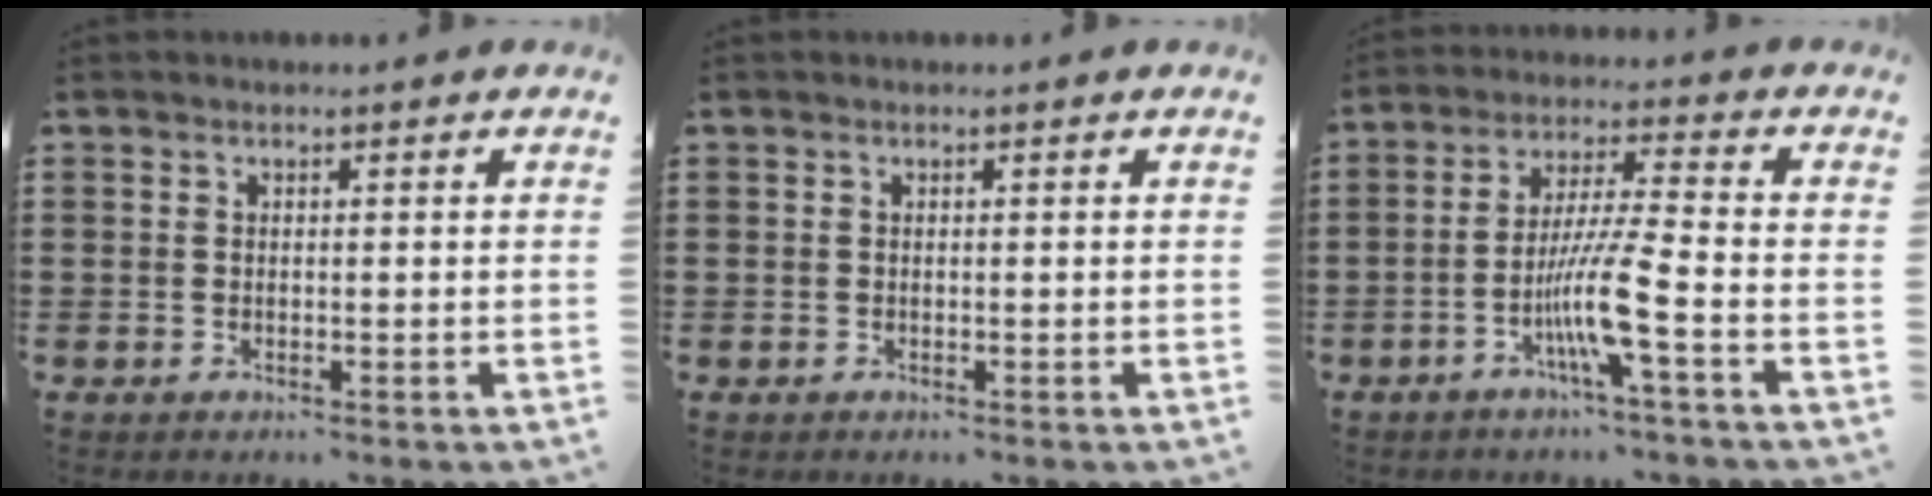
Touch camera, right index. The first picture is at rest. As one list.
[{"total": 0.0}, {"total": 8.5, "force": [-3.7, -0.2, 7.7], "torque": [-0.155, -0.014, -0.074]}]